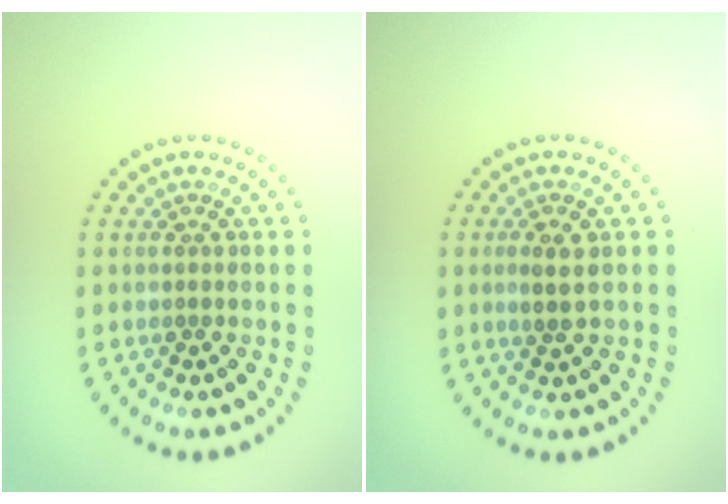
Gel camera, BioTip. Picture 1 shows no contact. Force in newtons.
{"total": 1.9, "press": 1.7, "slide": 0.7}